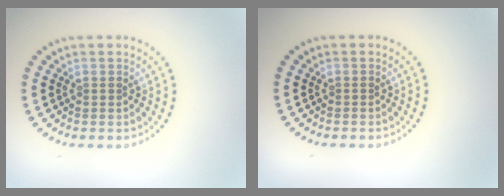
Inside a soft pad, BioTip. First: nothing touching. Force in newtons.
{"total": 0.0}